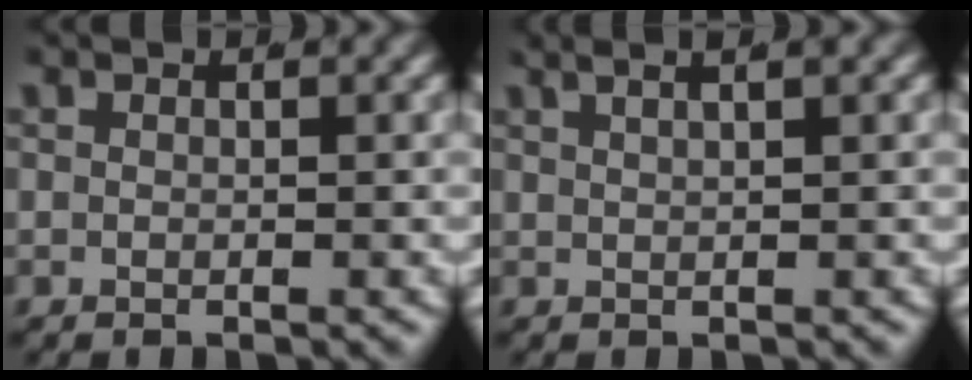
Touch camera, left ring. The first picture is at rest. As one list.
[{"total": 4.0, "force": [2.7, 0.9, 2.8], "torque": [-0.027, 0.019, 0.041]}]